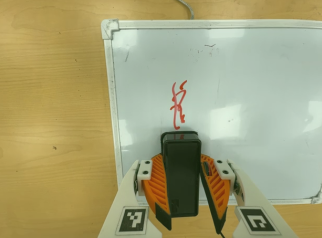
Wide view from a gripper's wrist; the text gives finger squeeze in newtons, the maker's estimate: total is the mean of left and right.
{"total": 9.5, "left": 9.5, "right": 9.5}